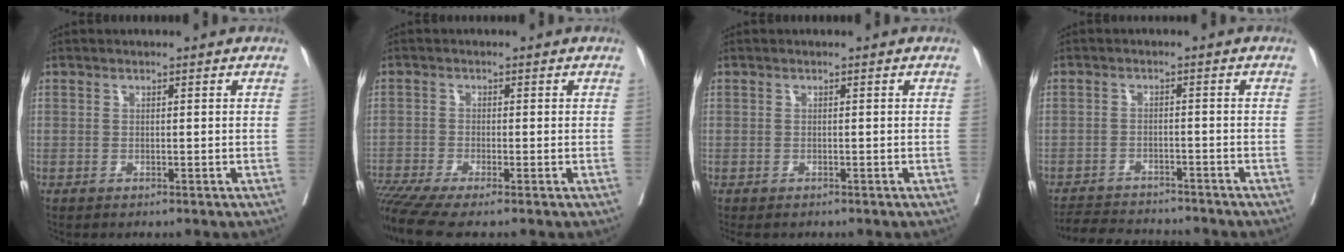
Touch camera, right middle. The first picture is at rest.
{"total": 6.7, "force": [-5.3, -0.2, 4.1], "torque": [-0.077, -0.012, -0.096]}
{"total": 1.4, "force": [-1.2, 0.6, 0.4], "torque": [-0.008, -0.003, -0.016]}
{"total": 8.6, "force": [-8.3, 1.2, 1.9], "torque": [-0.031, -0.002, -0.124]}